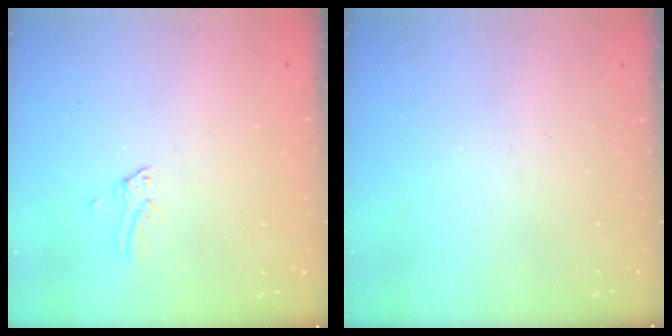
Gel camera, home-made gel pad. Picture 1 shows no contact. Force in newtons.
{"total": 0.0}